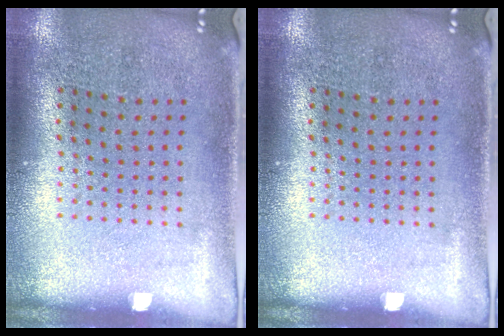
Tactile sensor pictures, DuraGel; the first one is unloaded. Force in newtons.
{"total": 0.0}